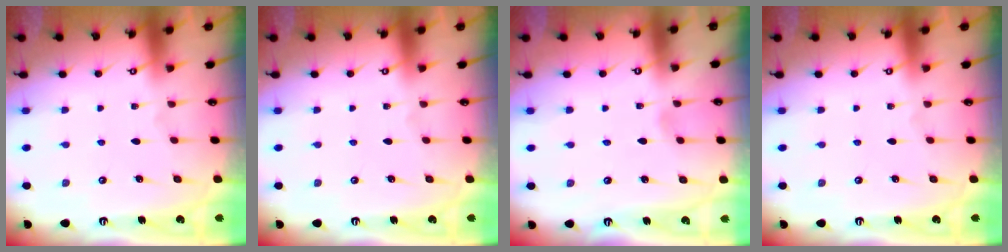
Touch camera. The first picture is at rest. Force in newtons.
{"total": 0.0}
{"total": 1.9, "press": 1.9, "slide": 0.2}
{"total": 0.0}